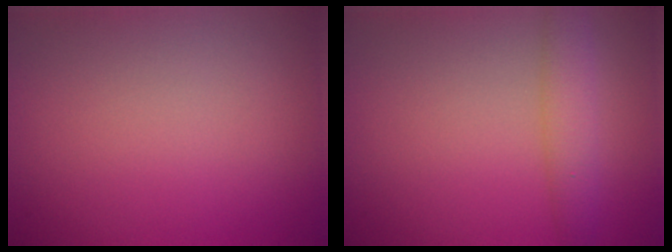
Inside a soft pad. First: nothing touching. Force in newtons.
{"total": 3.0, "press": 3.0, "slide": 0.2}